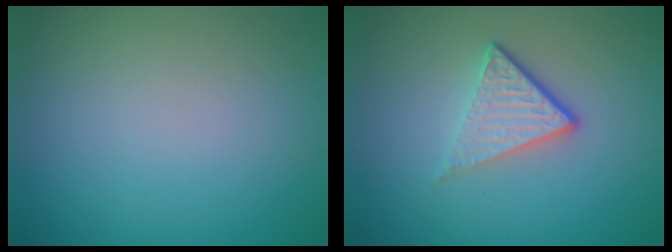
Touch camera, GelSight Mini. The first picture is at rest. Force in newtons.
{"total": 4.0, "press": 2.5, "slide": 3.0}